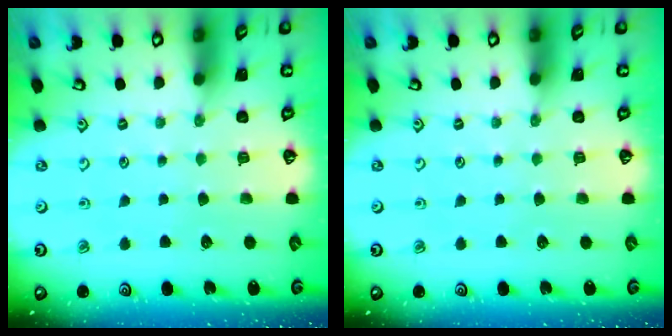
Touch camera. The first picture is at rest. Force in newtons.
{"total": 0.0}